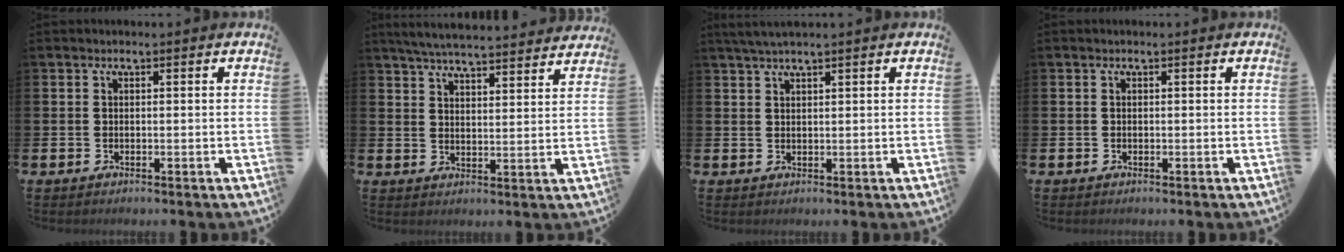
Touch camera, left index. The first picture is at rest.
{"total": 5.8, "force": [5.6, 0.2, 1.1], "torque": [-0.031, -0.037, 0.099]}
{"total": 2.3, "force": [1.9, 0.0, 1.2], "torque": [-0.026, 0.001, 0.036]}
{"total": 0.0}